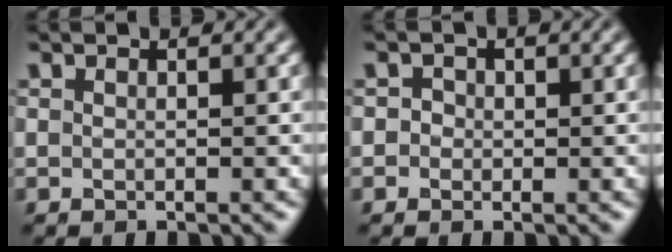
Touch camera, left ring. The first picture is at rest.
{"total": 1.3, "force": [0.2, 1.2, 0.4], "torque": [0.006, 0.001, -0.005]}